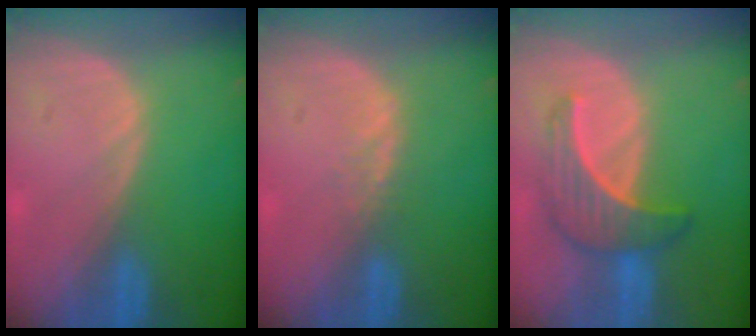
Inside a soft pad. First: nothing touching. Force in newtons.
{"total": 1.4, "press": 1.4, "slide": 0.3}
{"total": 6.5, "press": 6.4, "slide": 0.9}